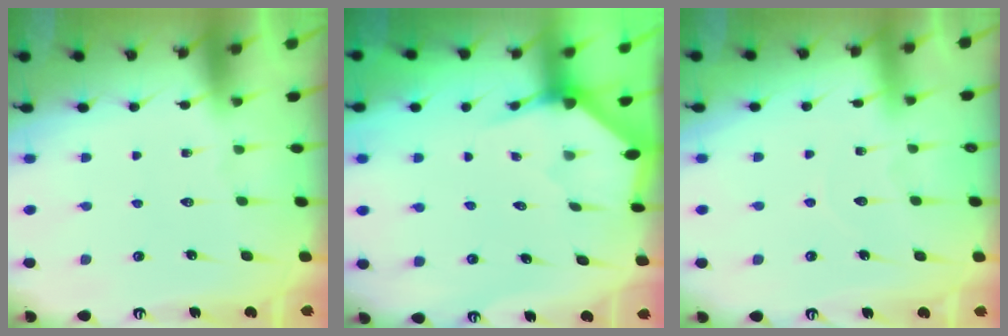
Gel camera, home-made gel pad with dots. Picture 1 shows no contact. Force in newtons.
{"total": 2.8, "press": 2.8, "slide": 0.3}
{"total": 5.2, "press": 5.2, "slide": 0.3}